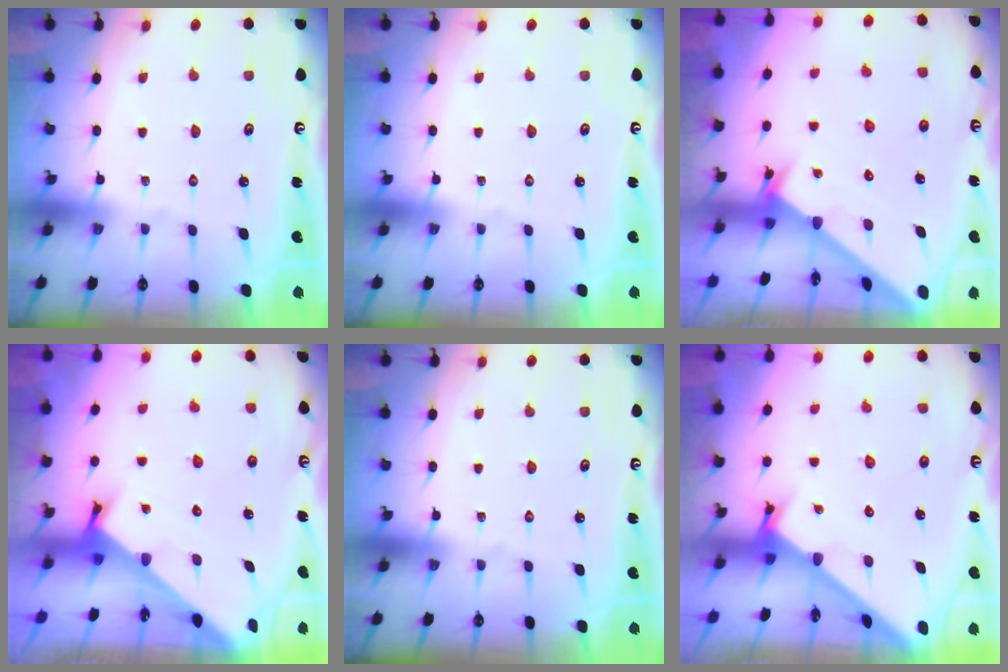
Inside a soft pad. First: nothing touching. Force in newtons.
{"total": 0.0}
{"total": 2.3, "press": 2.3, "slide": 0.2}
{"total": 2.4, "press": 2.4, "slide": 0.2}
{"total": 0.0}
{"total": 2.5, "press": 2.5, "slide": 0.2}